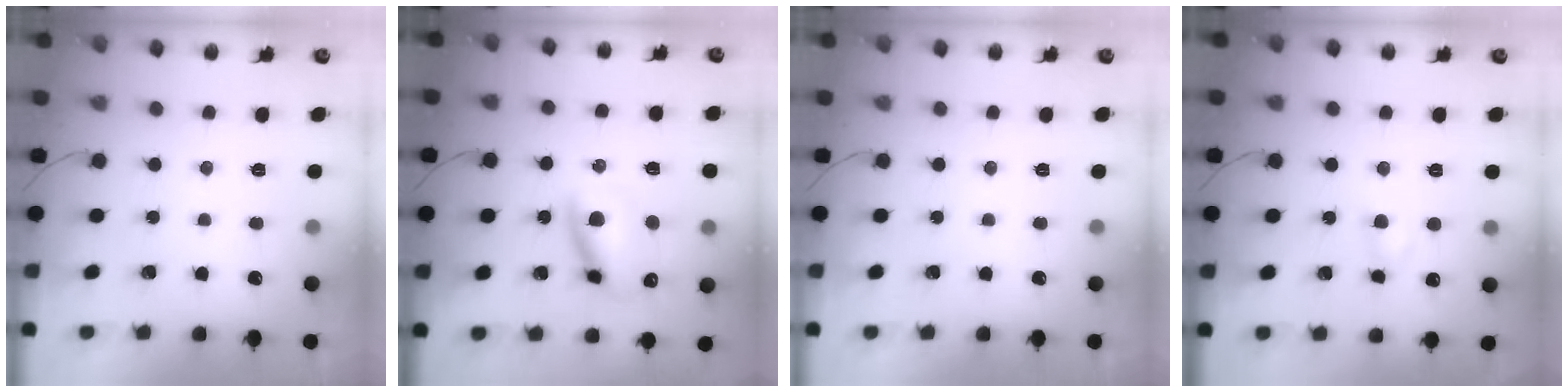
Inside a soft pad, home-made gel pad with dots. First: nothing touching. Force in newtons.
{"total": 11.9, "press": 11.6, "slide": 2.3}
{"total": 0.0}
{"total": 2.5, "press": 2.3, "slide": 1.0}